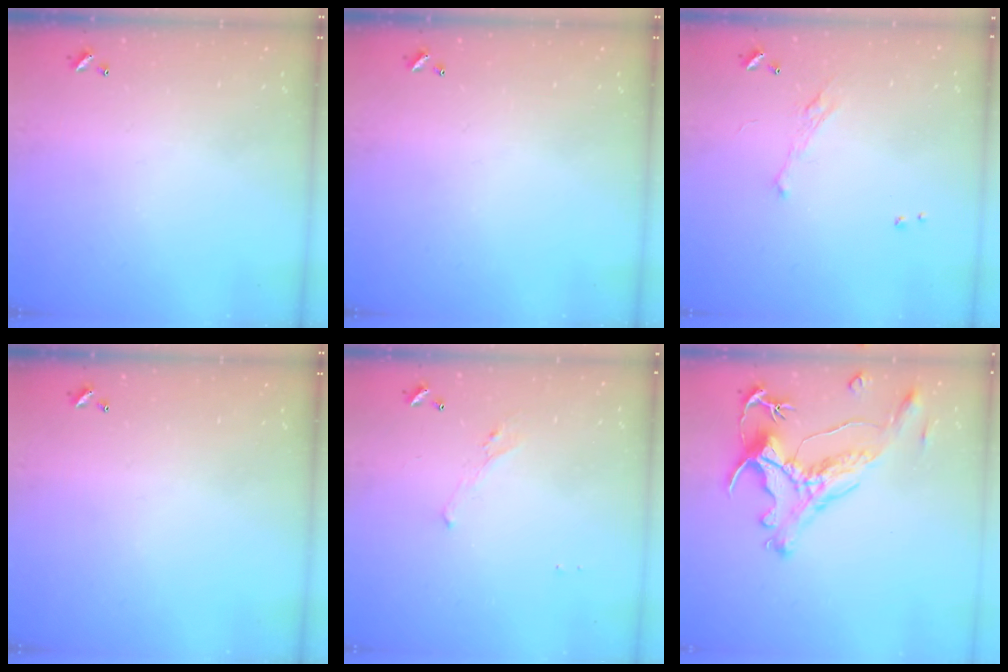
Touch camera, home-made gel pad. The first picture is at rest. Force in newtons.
{"total": 0.0}
{"total": 2.3, "press": 2.1, "slide": 0.8}
{"total": 0.0}
{"total": 0.8, "press": 0.4, "slide": 0.7}
{"total": 1.9, "press": 1.4, "slide": 1.2}